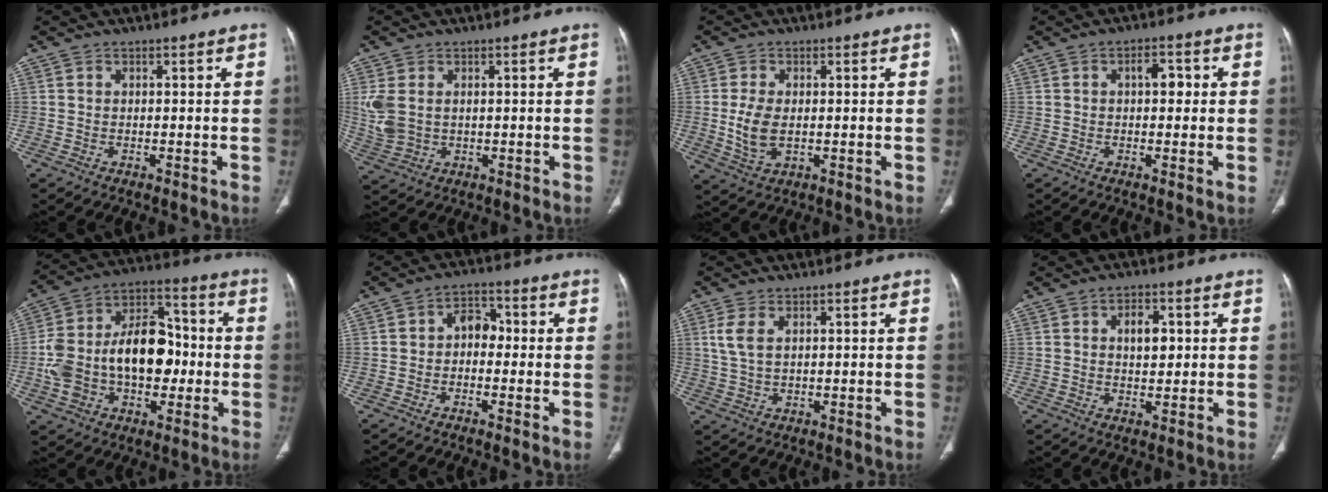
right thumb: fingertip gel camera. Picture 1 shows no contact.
{"total": 6.6, "force": [1.1, 4.5, 4.6], "torque": [-0.117, 0.001, 0.033]}
{"total": 6.0, "force": [-0.1, 3.3, 5.0], "torque": [-0.108, -0.008, 0.003]}
{"total": 4.6, "force": [0.6, 2.2, 4.0], "torque": [-0.048, 0.001, 0.005]}
{"total": 21.5, "force": [-1.9, 13.7, 16.5], "torque": [-0.271, 0.049, -0.026]}
{"total": 4.8, "force": [-0.3, 3.4, 3.4], "torque": [-0.028, 0.021, -0.021]}
{"total": 4.3, "force": [1.5, 2.1, 3.4], "torque": [-0.080, -0.002, 0.035]}
{"total": 5.1, "force": [1.2, 2.9, 4.0], "torque": [-0.045, -0.008, 0.018]}